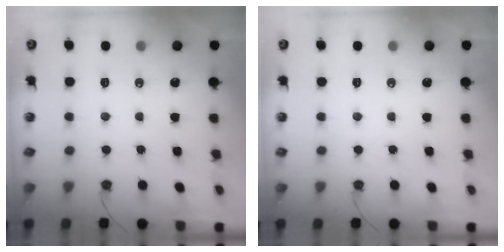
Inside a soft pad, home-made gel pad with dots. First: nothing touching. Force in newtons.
{"total": 0.0}